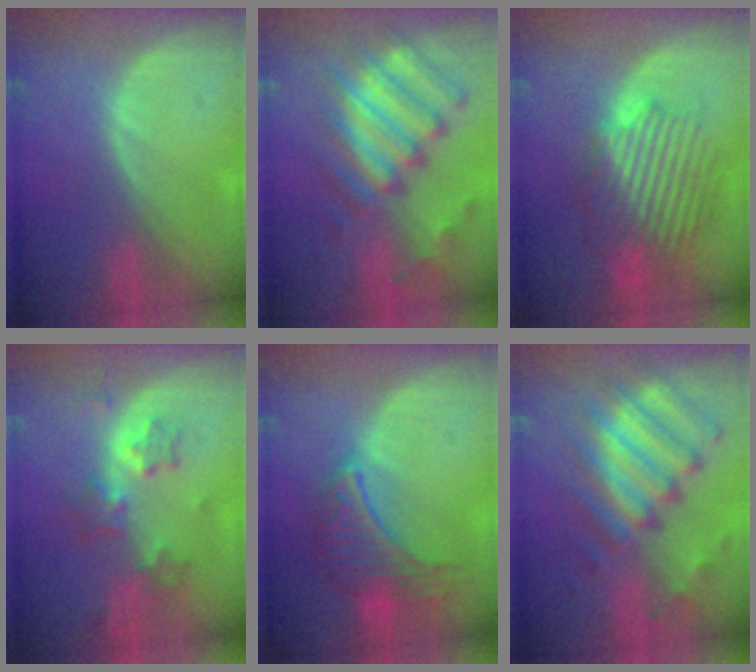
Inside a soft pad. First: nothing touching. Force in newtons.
{"total": 12.2, "press": 10.4, "slide": 6.3}
{"total": 9.1, "press": 9.0, "slide": 1.7}
{"total": 5.8, "press": 5.7, "slide": 1.2}
{"total": 8.2, "press": 8.2, "slide": 0.4}
{"total": 11.9, "press": 10.4, "slide": 5.7}